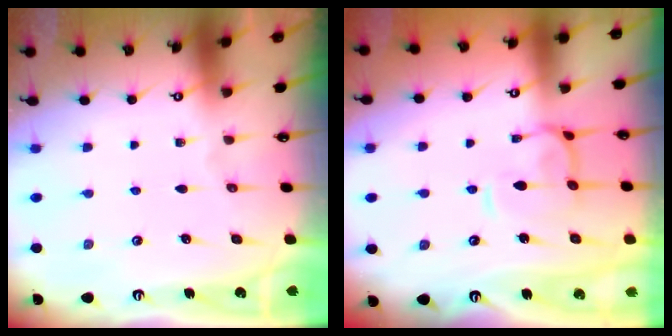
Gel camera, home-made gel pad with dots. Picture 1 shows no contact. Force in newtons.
{"total": 3.5, "press": 3.4, "slide": 0.9}